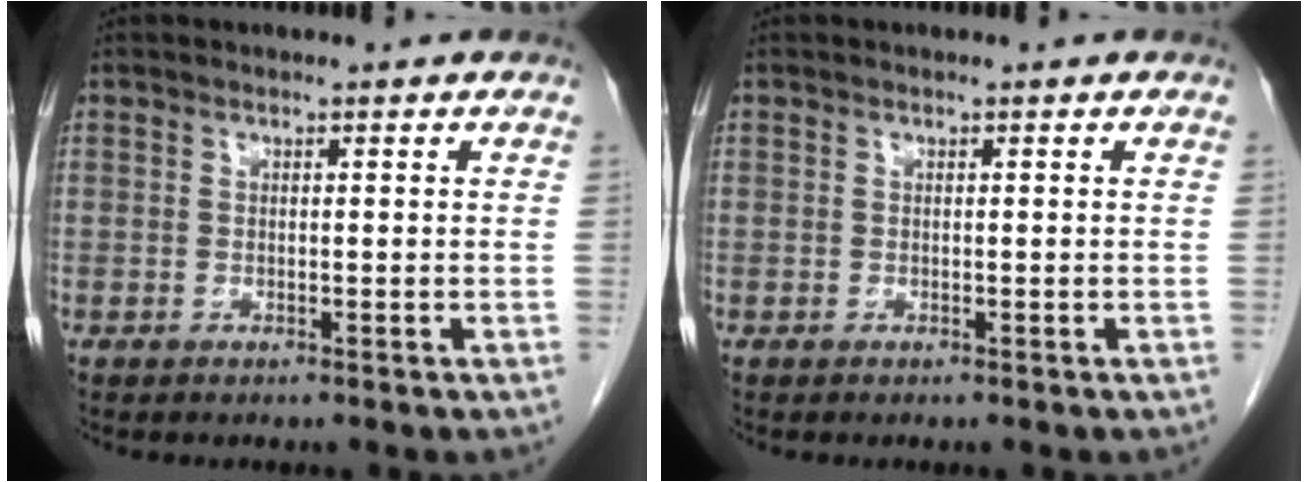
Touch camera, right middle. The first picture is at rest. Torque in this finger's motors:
{"motor_torque": [0.00, 0.00, 0.00, -0.02]}